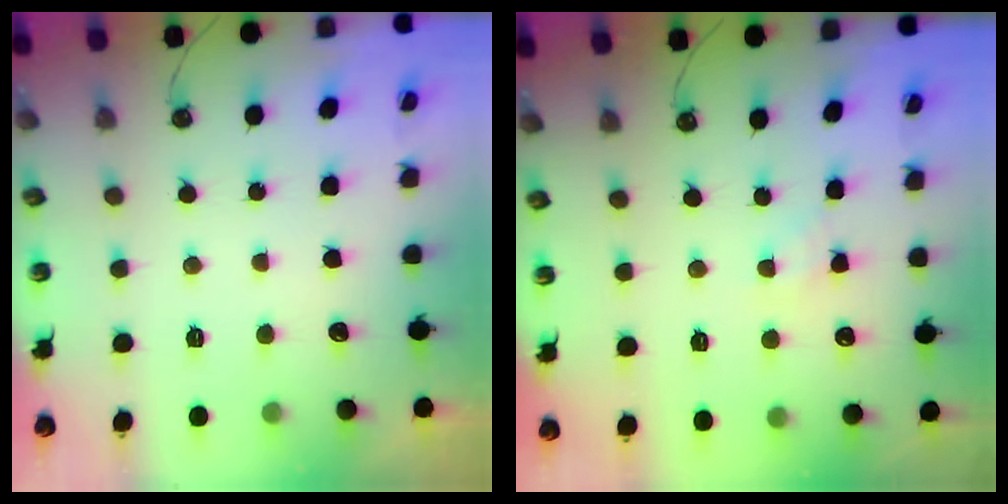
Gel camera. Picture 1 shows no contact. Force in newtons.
{"total": 1.4, "press": 1.4, "slide": 0.2}